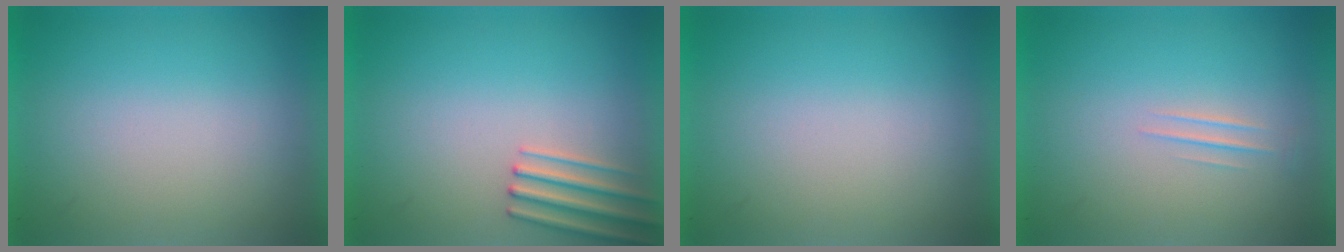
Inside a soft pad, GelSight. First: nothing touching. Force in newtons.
{"total": 2.5}
{"total": 0.0}
{"total": 1.1}